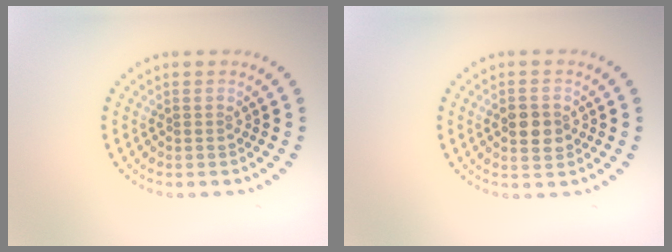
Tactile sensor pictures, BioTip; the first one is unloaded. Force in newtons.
{"total": 2.9, "press": 2.9, "slide": 0.1}